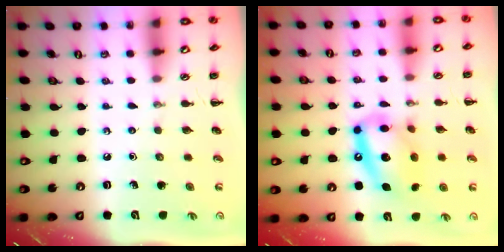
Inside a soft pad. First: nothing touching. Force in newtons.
{"total": 16.9, "press": 16.6, "slide": 2.9}